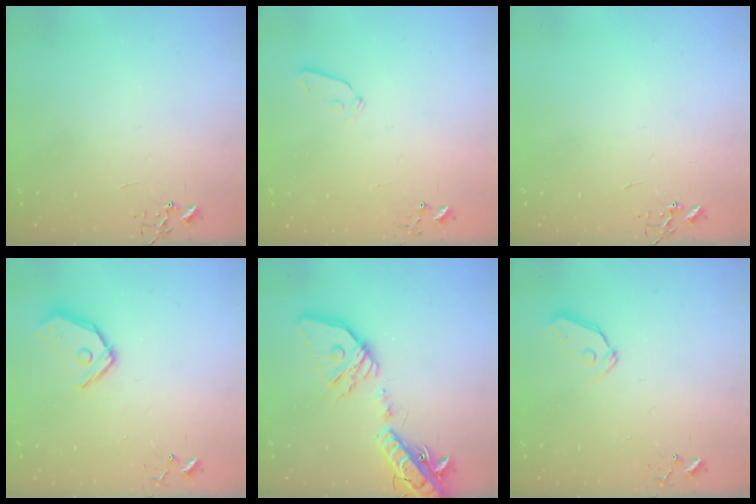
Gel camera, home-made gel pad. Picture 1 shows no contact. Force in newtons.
{"total": 3.9, "press": 3.8, "slide": 0.9}
{"total": 0.0}
{"total": 12.4, "press": 12.2, "slide": 1.9}
{"total": 23.6, "press": 23.3, "slide": 3.8}
{"total": 5.3, "press": 5.3, "slide": 0.2}